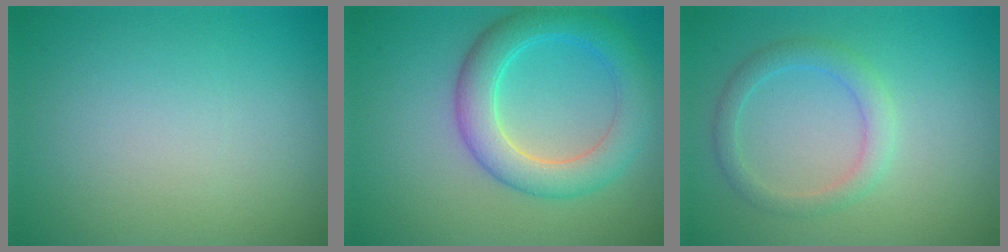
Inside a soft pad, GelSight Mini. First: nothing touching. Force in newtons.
{"total": 5.6, "press": 5.6, "slide": 0.1}
{"total": 2.3, "press": 2.3, "slide": 0.1}